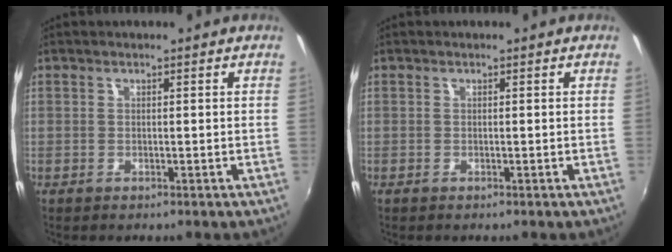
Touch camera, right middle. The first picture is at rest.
{"total": 0.0}